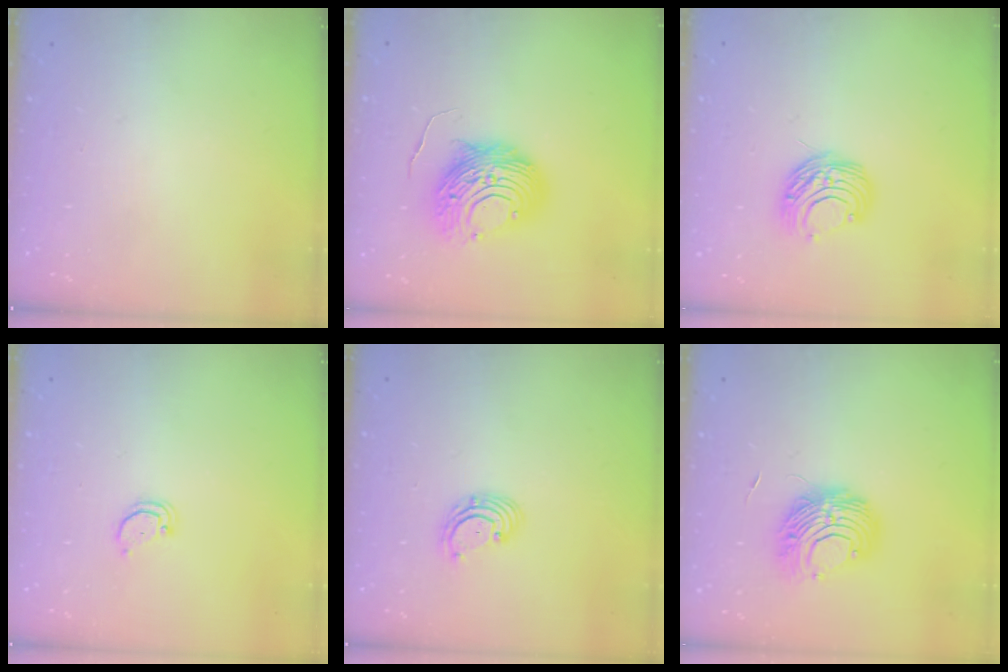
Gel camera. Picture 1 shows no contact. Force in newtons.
{"total": 11.2, "press": 11.1, "slide": 1.1}
{"total": 8.7, "press": 8.7, "slide": 0.6}
{"total": 2.1, "press": 2.1, "slide": 0.2}
{"total": 2.9, "press": 2.9, "slide": 0.3}
{"total": 9.2, "press": 9.2, "slide": 0.5}